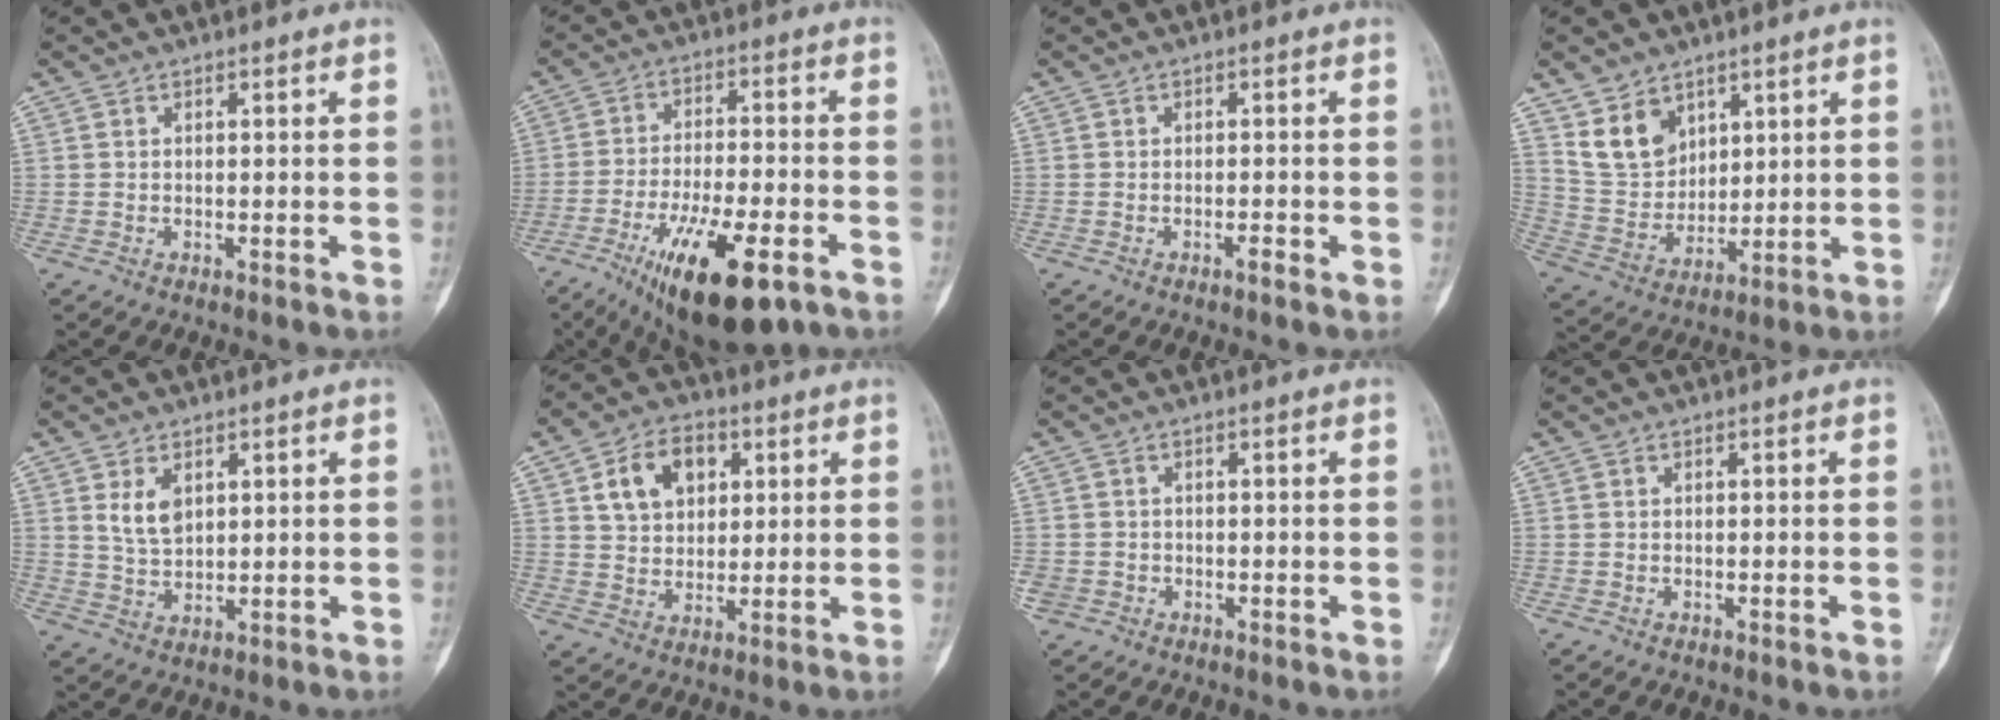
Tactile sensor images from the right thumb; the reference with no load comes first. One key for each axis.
{"total": 17.1, "fx": -8.9, "fy": 5.7, "fz": 13.5, "tx": -0.225, "ty": 0.026, "tz": -0.136}
{"total": 1.3, "fx": -0.7, "fy": 0.2, "fz": 1.1, "tx": -0.019, "ty": 0.001, "tz": -0.013}
{"total": 9.7, "fx": 5.7, "fy": 6.9, "fz": 3.8, "tx": -0.050, "ty": -0.036, "tz": 0.126}
{"total": 5.2, "fx": 2.1, "fy": 3.2, "fz": 3.5, "tx": -0.054, "ty": -0.014, "tz": 0.047}
{"total": 10.6, "fx": 3.7, "fy": 7.6, "fz": 6.4, "tx": -0.075, "ty": -0.005, "tz": 0.065}
{"total": 1.9, "fx": -0.7, "fy": 1.7, "fz": 0.2, "tx": 0.004, "ty": 0.006, "tz": -0.013}
{"total": 0.0}